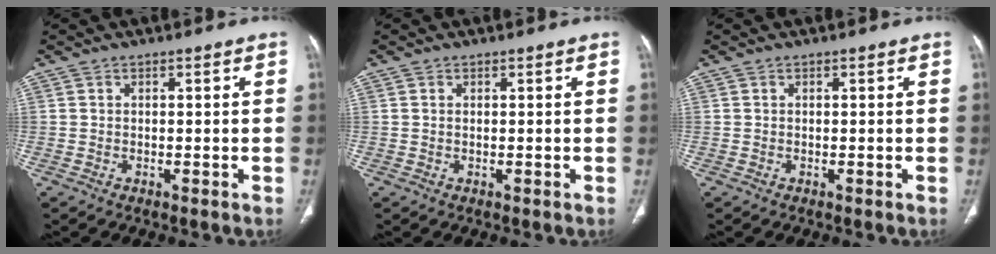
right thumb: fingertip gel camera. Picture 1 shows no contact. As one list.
[{"total": 0.0}, {"total": 0.0}]